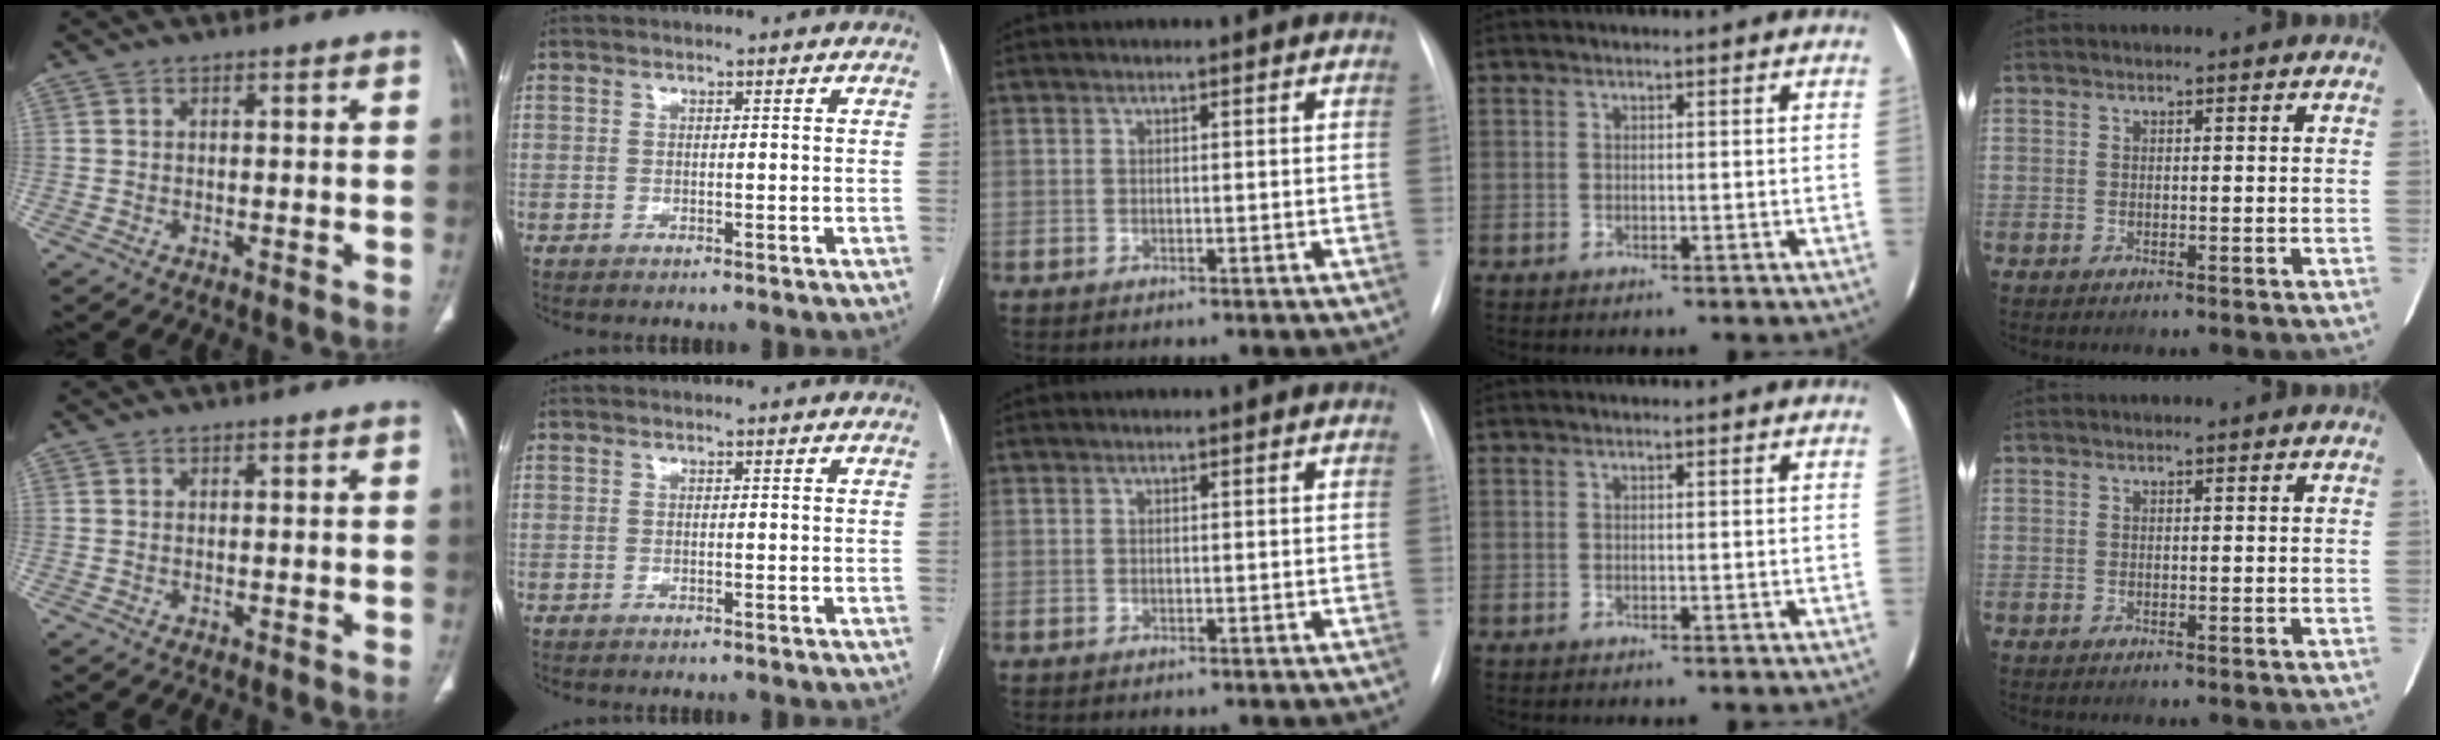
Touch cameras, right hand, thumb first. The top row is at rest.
{}